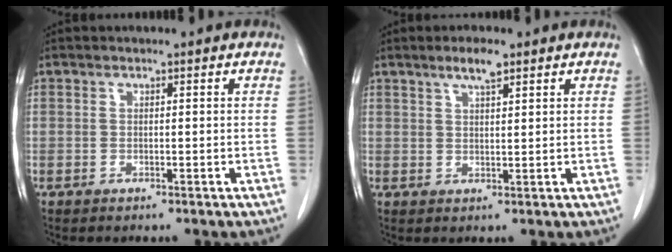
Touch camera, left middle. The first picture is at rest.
{"total": 3.3, "force": [2.3, 0.5, 2.4], "torque": [-0.045, 0.002, 0.041]}